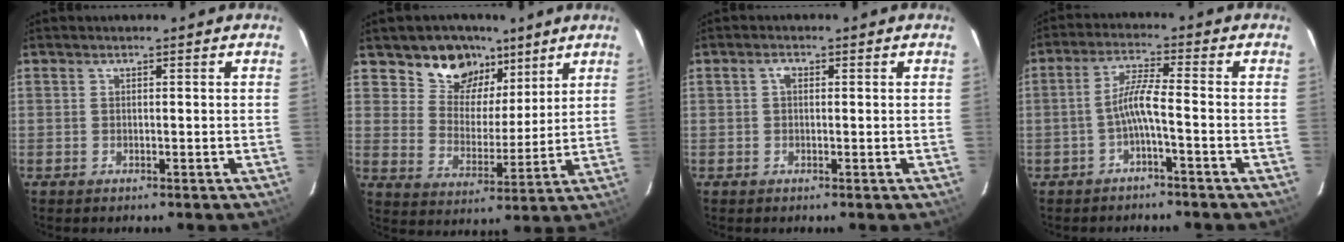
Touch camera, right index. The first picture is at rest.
{"total": 11.5, "force": [7.8, 7.8, 3.4], "torque": [-0.061, 0.000, 0.136]}
{"total": 1.3, "force": [0.2, 0.9, 0.9], "torque": [-0.017, 0.007, 0.001]}
{"total": 4.5, "force": [-2.1, -0.3, 4.0], "torque": [-0.089, 0.011, -0.039]}